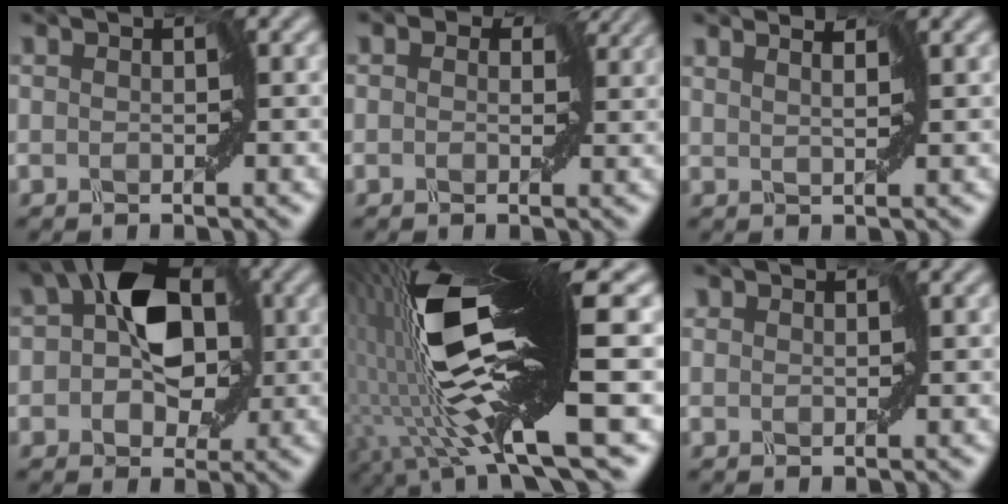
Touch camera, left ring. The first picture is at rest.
{"total": 4.3, "force": [1.7, 2.8, 2.8], "torque": [-0.049, 0.006, 0.025]}
{"total": 1.3, "force": [1.2, -0.2, 0.3], "torque": [-0.006, -0.002, 0.024]}
{"total": 7.5, "force": [1.4, 5.0, 5.5], "torque": [-0.059, 0.017, 0.016]}
{"total": 15.5, "force": [2.1, 3.4, 15.0], "torque": [-0.295, 0.004, 0.049]}
{"total": 1.2, "force": [0.7, 0.9, 0.3], "torque": [0.005, 0.009, -0.001]}